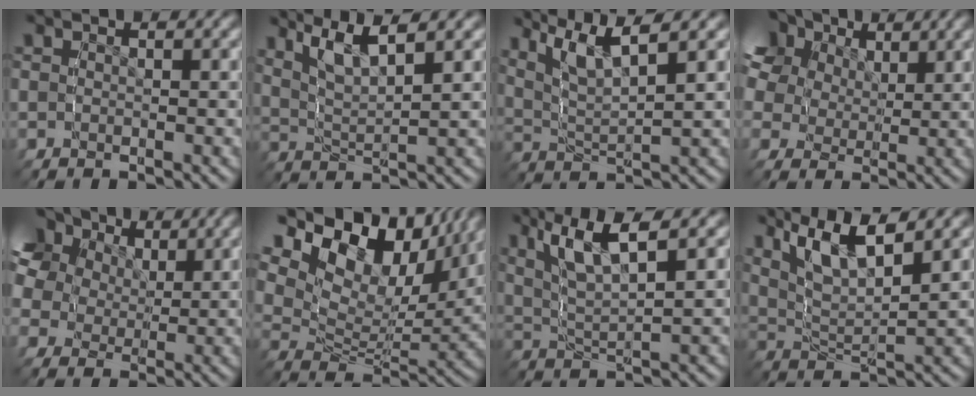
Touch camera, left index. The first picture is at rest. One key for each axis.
{"total": 5.6, "fx": 3.2, "fy": 2.7, "fz": 3.7, "tx": -0.087, "ty": -0.006, "tz": 0.054}
{"total": 6.1, "fx": 3.5, "fy": 2.8, "fz": 4.1, "tx": -0.094, "ty": -0.006, "tz": 0.059}
{"total": 11.5, "fx": 5.8, "fy": 8.0, "fz": 5.9, "tx": -0.105, "ty": 0.017, "tz": 0.087}
{"total": 13.5, "fx": 6.4, "fy": 9.6, "fz": 6.8, "tx": -0.129, "ty": 0.019, "tz": 0.093}
{"total": 16.2, "fx": 6.9, "fy": 10.6, "fz": 10.1, "tx": -0.168, "ty": 0.020, "tz": 0.087}
{"total": 5.6, "fx": 3.0, "fy": 2.2, "fz": 4.3, "tx": -0.092, "ty": 0.000, "tz": 0.055}
{"total": 7.3, "fx": 3.8, "fy": 3.8, "fz": 4.9, "tx": -0.107, "ty": -0.001, "tz": 0.067}